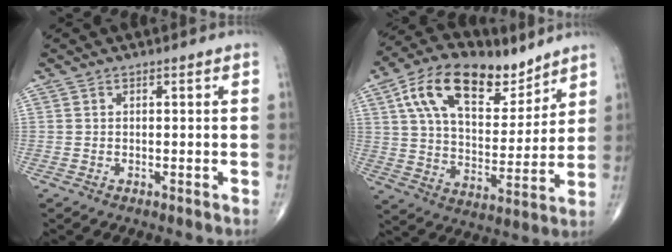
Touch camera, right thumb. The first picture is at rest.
{"total": 19.4, "force": [10.8, 10.4, 12.4], "torque": [-0.183, -0.031, 0.191]}